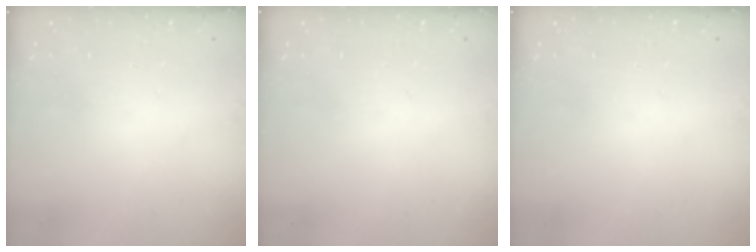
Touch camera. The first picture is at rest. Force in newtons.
{"total": 0.0}
{"total": 0.0}